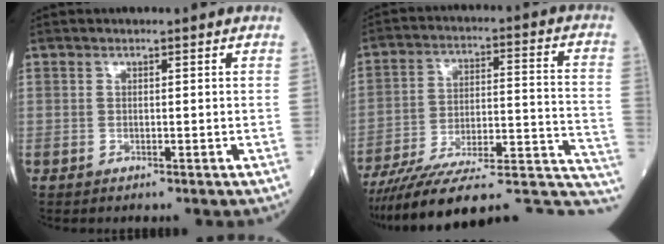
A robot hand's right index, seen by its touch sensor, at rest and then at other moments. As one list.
[{"total": 27.5, "force": [-23.9, 3.8, 13.0], "torque": [-0.124, 0.013, -0.337]}]